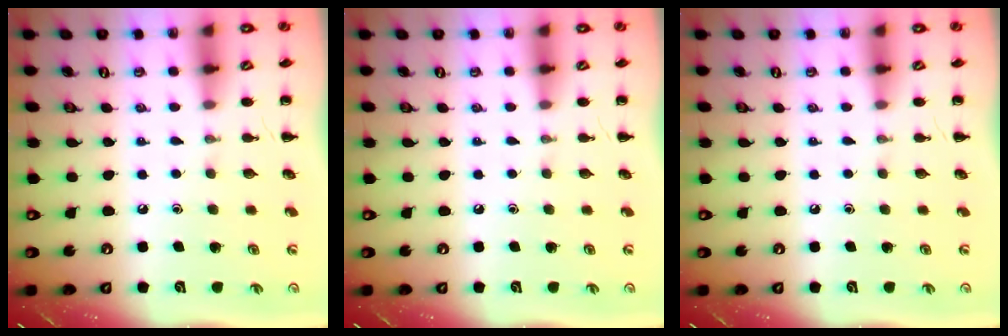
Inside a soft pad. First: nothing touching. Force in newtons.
{"total": 0.0}
{"total": 0.0}